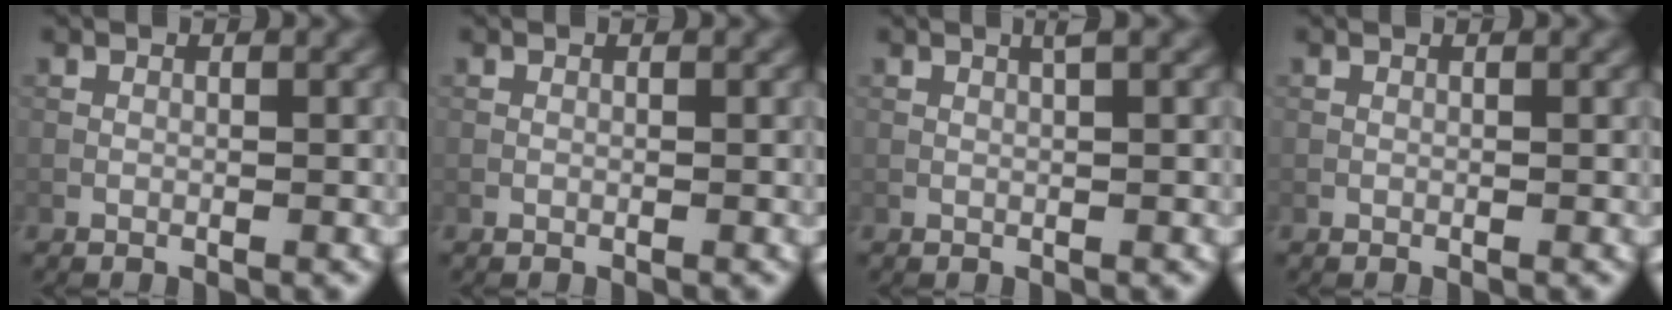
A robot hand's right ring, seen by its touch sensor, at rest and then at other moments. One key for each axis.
{"total": 0.0}
{"total": 0.9, "fx": 0.4, "fy": -0.1, "fz": 0.8, "tx": -0.017, "ty": 0.004, "tz": 0.006}
{"total": 0.0}